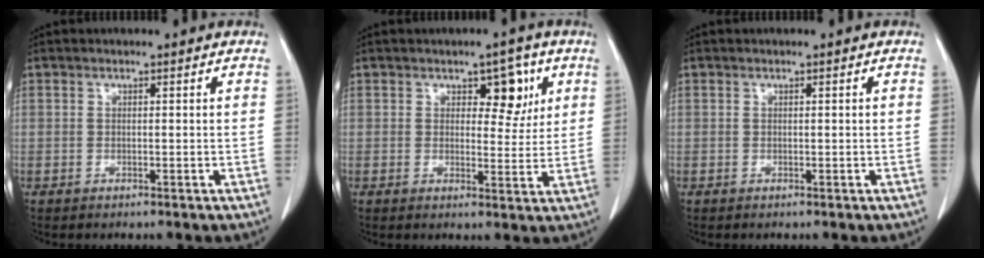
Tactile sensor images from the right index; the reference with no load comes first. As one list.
[{"total": 5.2, "force": [2.3, 2.8, 3.7], "torque": [-0.036, 0.006, 0.031]}, {"total": 0.0}]